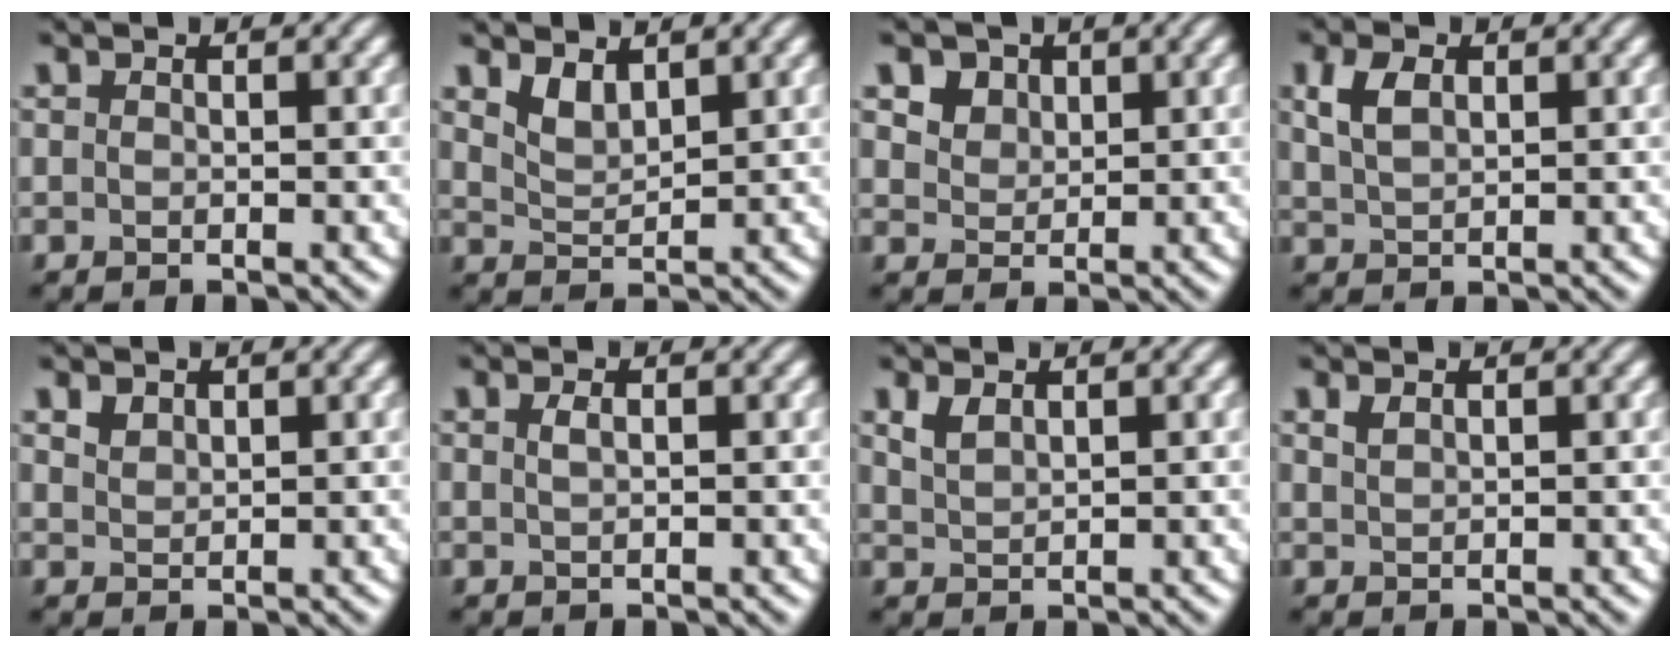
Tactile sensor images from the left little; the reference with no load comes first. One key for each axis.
{"total": 2.2, "fx": 1.6, "fy": 0.9, "fz": 1.1, "tx": -0.026, "ty": -0.006, "tz": 0.036}
{"total": 6.0, "fx": 3.5, "fy": 4.1, "fz": 2.6, "tx": -0.070, "ty": 0.008, "tz": 0.056}
{"total": 2.9, "fx": 1.2, "fy": 1.7, "fz": 2.0, "tx": -0.047, "ty": 0.005, "tz": 0.027}
{"total": 1.2, "fx": 0.9, "fy": 0.7, "fz": 0.3, "tx": -0.009, "ty": 0.001, "tz": 0.021}
{"total": 0.8, "fx": 0.3, "fy": 0.3, "fz": 0.7, "tx": -0.016, "ty": 0.004, "tz": 0.007}
{"total": 1.5, "fx": 1.0, "fy": 0.6, "fz": 0.8, "tx": -0.022, "ty": 0.002, "tz": 0.026}
{"total": 0.8, "fx": 0.6, "fy": 0.3, "fz": 0.4, "tx": -0.013, "ty": 0.002, "tz": 0.015}